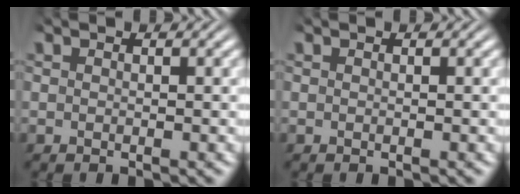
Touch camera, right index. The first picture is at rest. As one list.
[{"total": 0.0}]